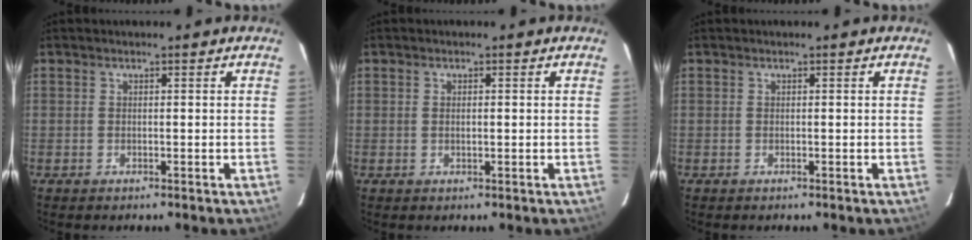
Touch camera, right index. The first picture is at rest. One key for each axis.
{"total": 1.0, "fx": 0.1, "fy": 0.5, "fz": 0.8, "tx": -0.015, "ty": 0.001, "tz": 0.001}
{"total": 0.0}